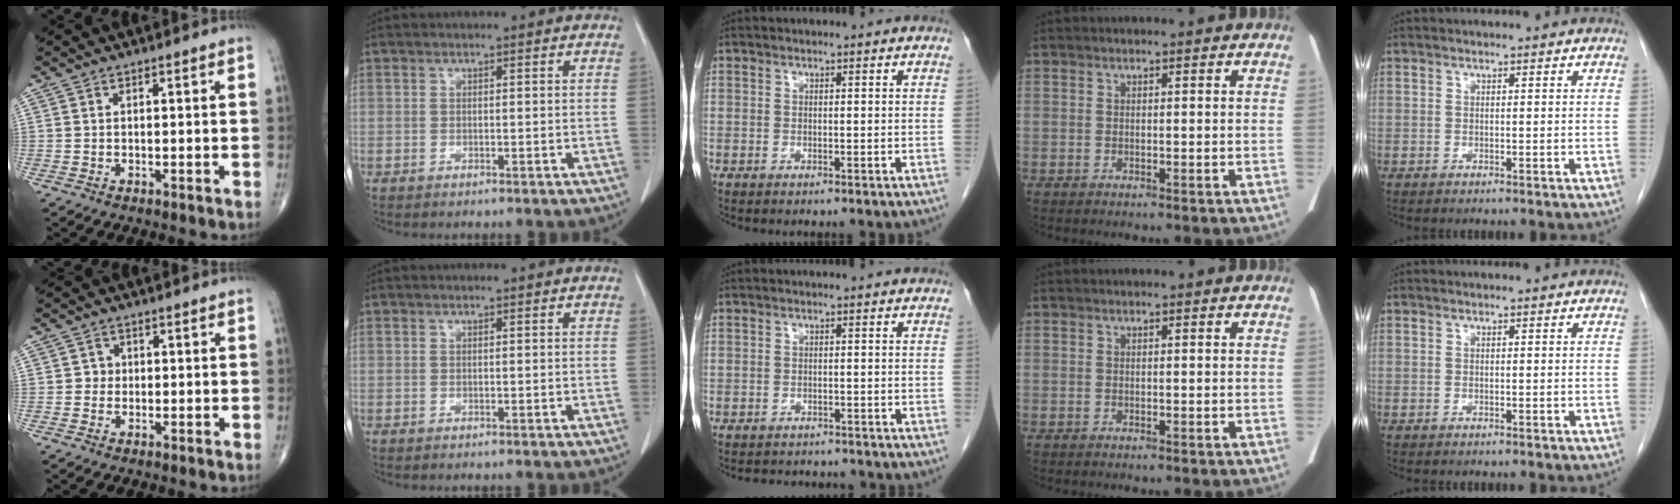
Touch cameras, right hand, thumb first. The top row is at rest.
{"thumb": {"total": 1.9, "force": [0.0, 1.8, 0.5], "torque": [0.005, 0.006, -0.005]}, "middle": {"total": 4.6, "force": [-4.2, 1.7, 0.6], "torque": [-0.005, 0.000, -0.056]}}